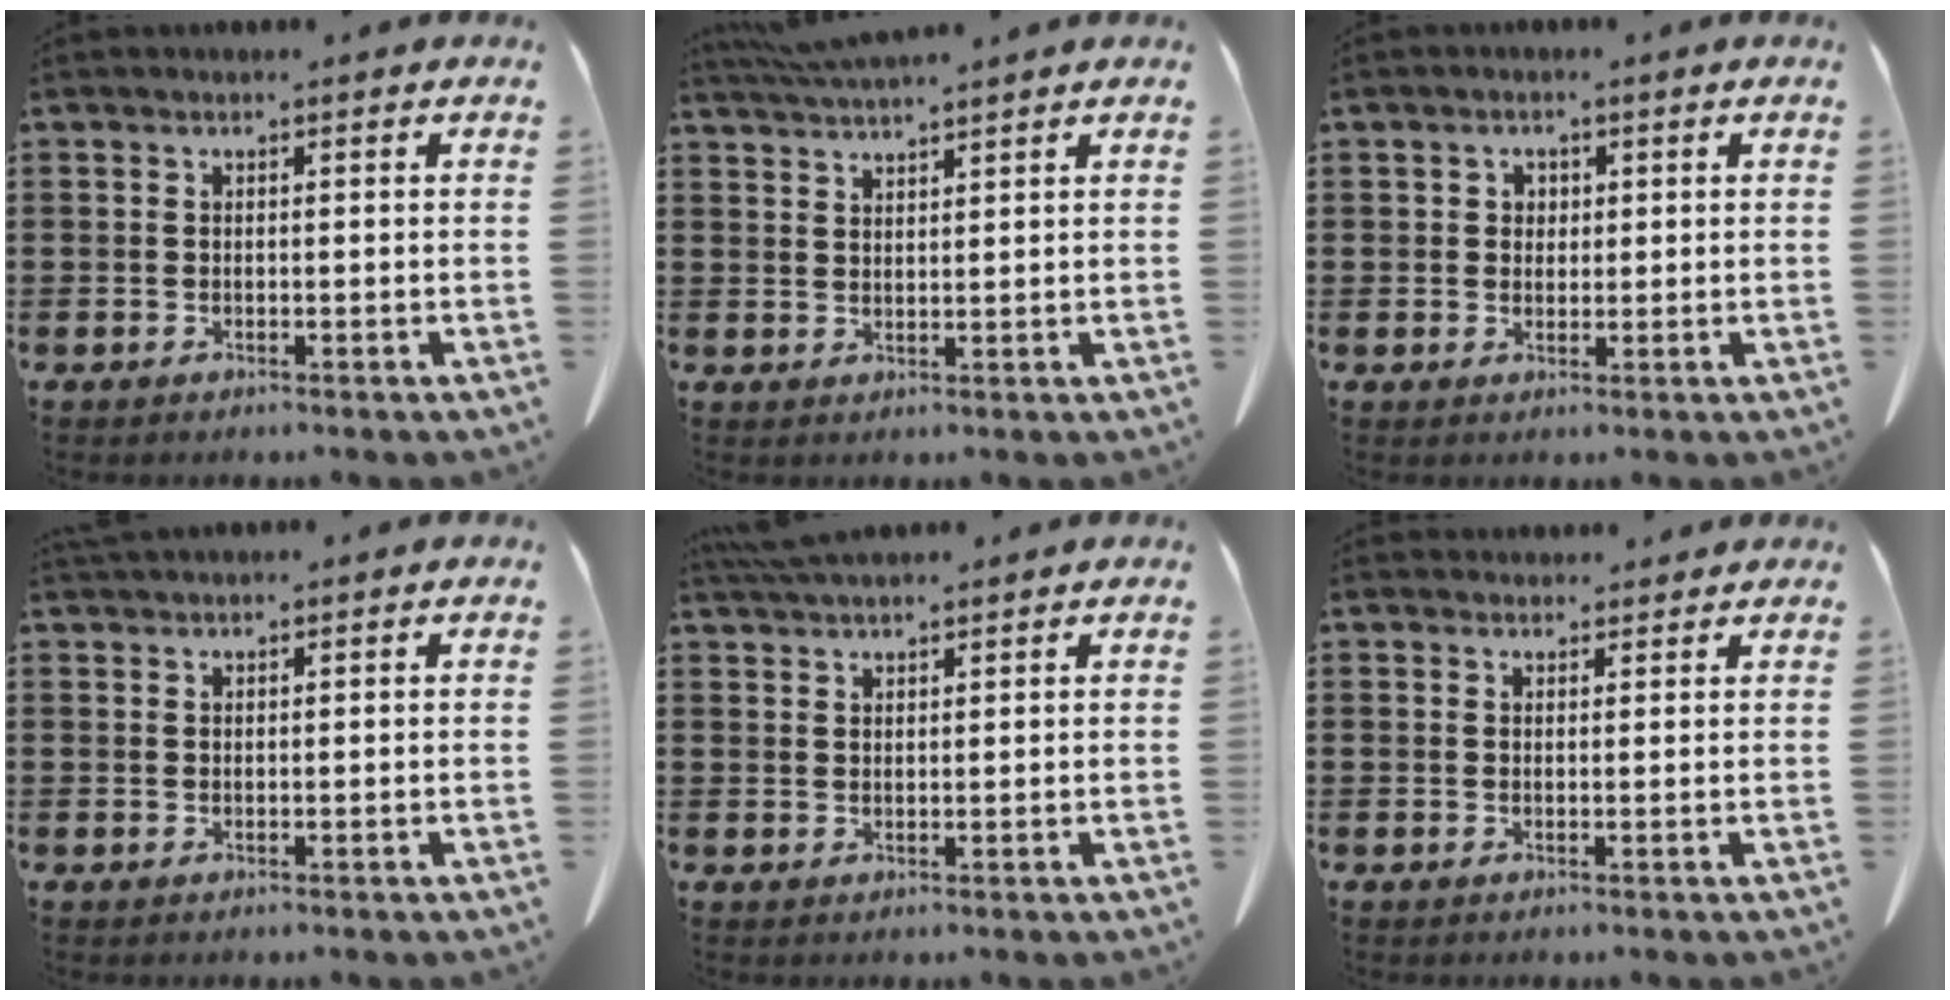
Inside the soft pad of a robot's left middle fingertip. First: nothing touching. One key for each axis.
{"total": 3.3, "fx": 3.2, "fy": -0.2, "fz": 0.8, "tx": -0.026, "ty": -0.006, "tz": 0.061}
{"total": 1.6, "fx": 0.8, "fy": 1.3, "fz": 0.5, "tx": -0.015, "ty": 0.005, "tz": 0.016}
{"total": 1.1, "fx": 1.1, "fy": 0.0, "fz": 0.1, "tx": -0.005, "ty": 0.000, "tz": 0.021}
{"total": 3.5, "fx": 3.3, "fy": 0.3, "fz": 1.1, "tx": -0.031, "ty": -0.003, "tz": 0.063}
{"total": 1.8, "fx": 1.8, "fy": 0.4, "fz": 0.0, "tx": 0.002, "ty": -0.002, "tz": 0.034}